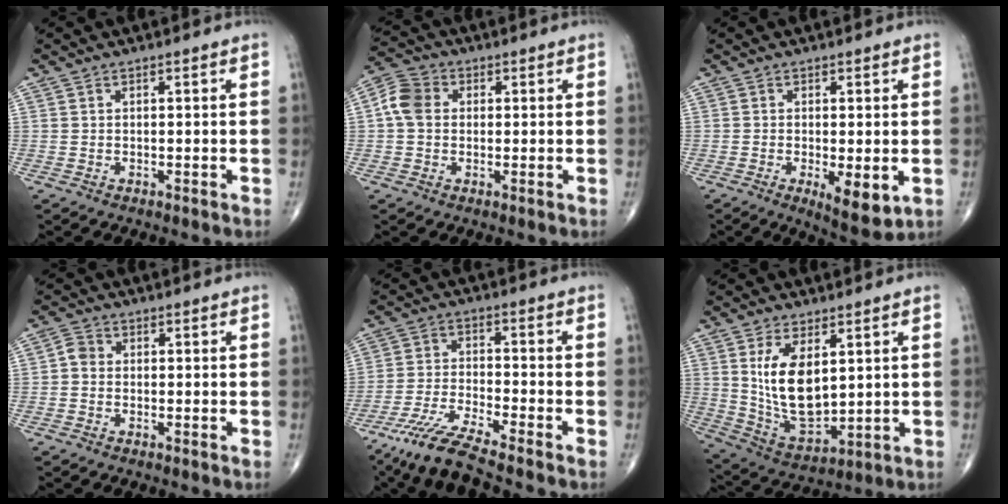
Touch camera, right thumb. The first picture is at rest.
{"total": 6.1, "force": [0.6, 4.8, 3.6], "torque": [-0.066, 0.016, 0.002]}
{"total": 6.9, "force": [-1.7, 2.4, 6.3], "torque": [-0.095, -0.020, -0.021]}
{"total": 2.3, "force": [-0.2, 2.0, 1.2], "torque": [-0.014, 0.005, -0.012]}
{"total": 9.0, "force": [-7.4, 0.0, 5.1], "torque": [-0.119, 0.017, -0.146]}
{"total": 13.1, "force": [3.3, 6.7, 10.8], "torque": [-0.184, -0.025, 0.082]}